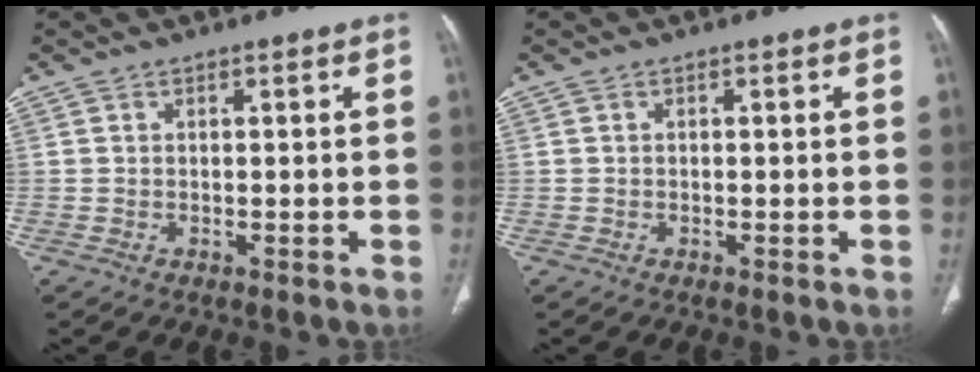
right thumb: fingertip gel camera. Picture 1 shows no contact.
{"total": 0.0}